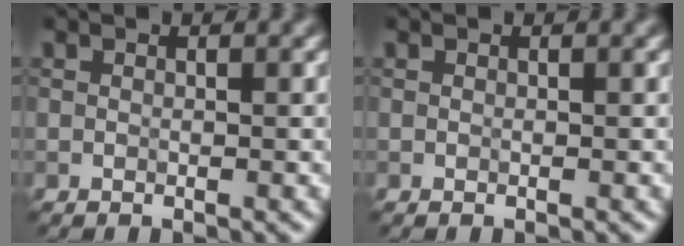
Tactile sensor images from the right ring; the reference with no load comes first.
{"total": 0.0}